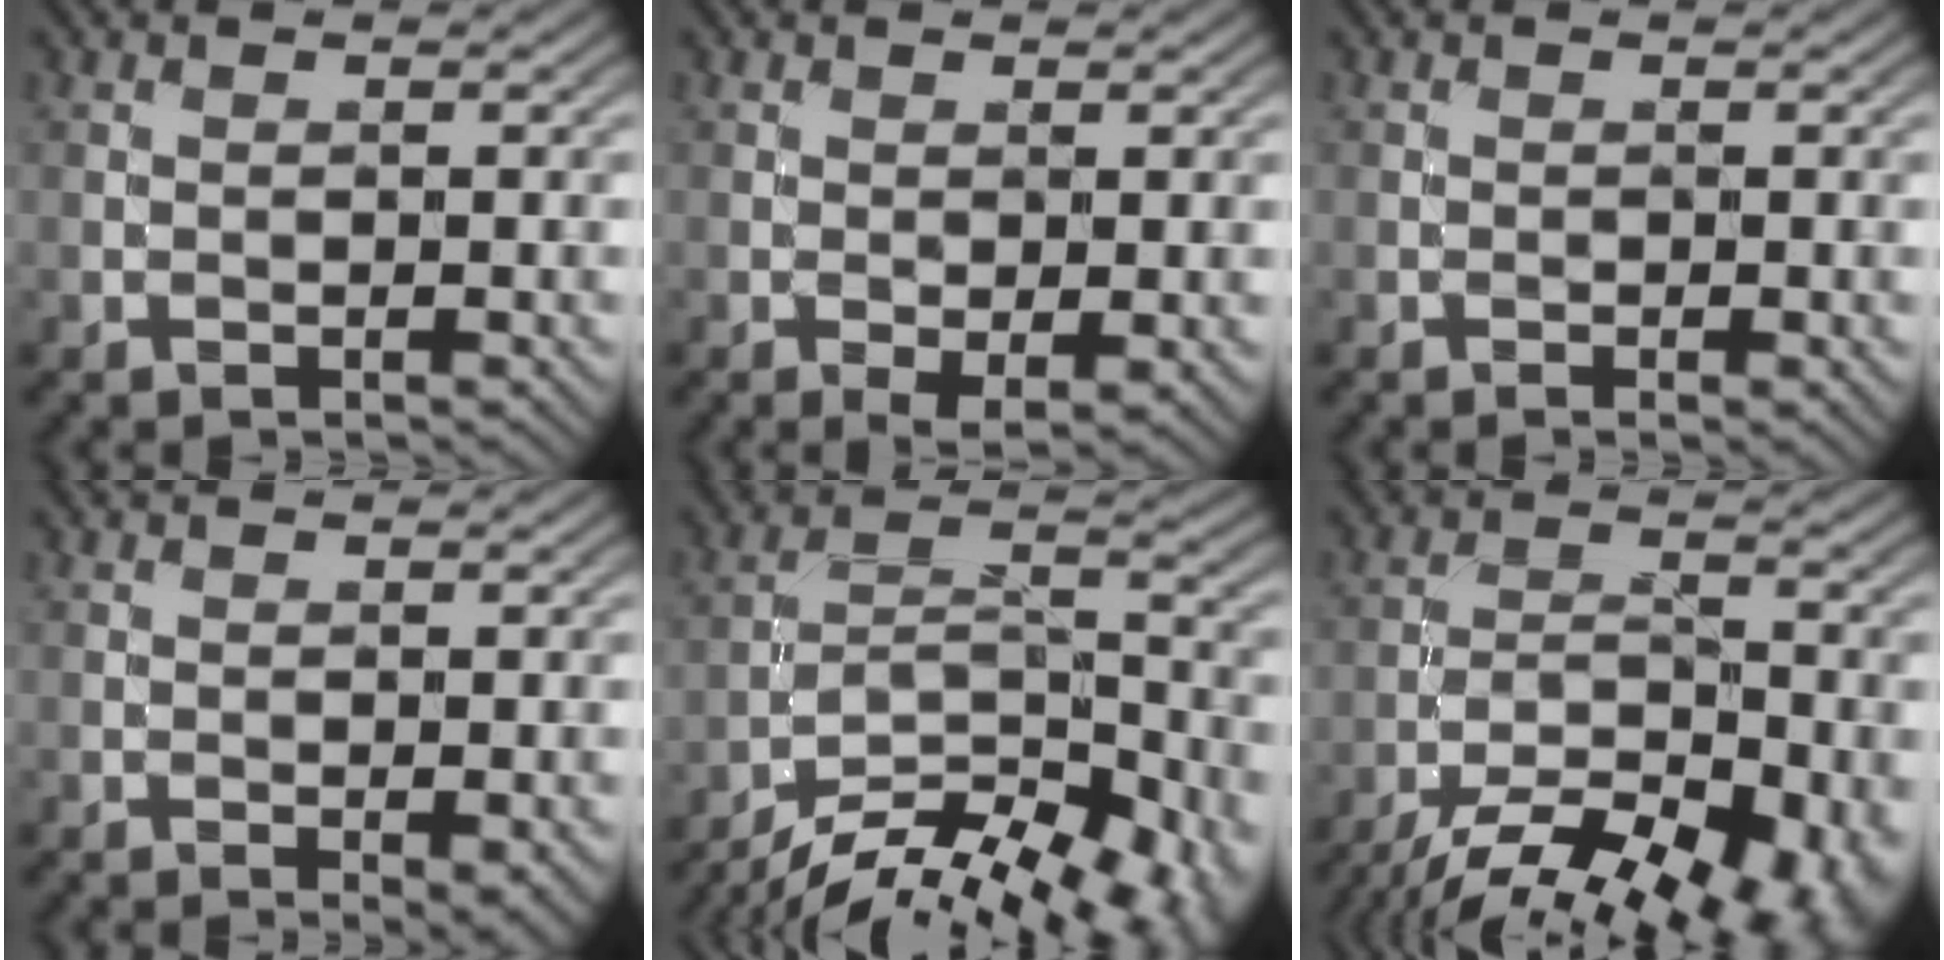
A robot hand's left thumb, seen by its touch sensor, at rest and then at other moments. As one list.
[{"total": 3.1, "force": [-1.0, 1.1, 2.8], "torque": [-0.043, -0.005, -0.011]}, {"total": 1.5, "force": [-0.6, 0.4, 1.3], "torque": [-0.024, 0.000, -0.012]}, {"total": 2.1, "force": [-0.8, 0.8, 1.7], "torque": [-0.025, -0.001, -0.011]}, {"total": 15.9, "force": [-12.8, 5.3, 7.9], "torque": [-0.142, -0.019, -0.188]}, {"total": 14.7, "force": [-10.3, 5.3, 9.0], "torque": [-0.163, -0.027, -0.156]}]